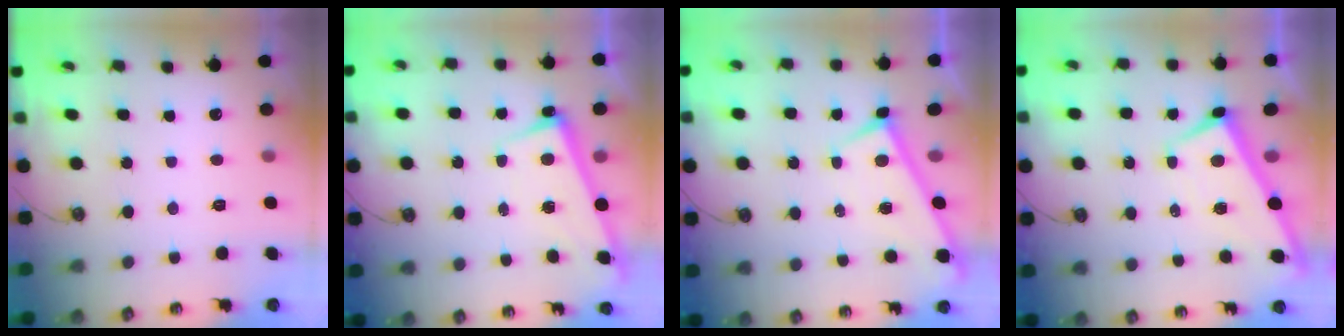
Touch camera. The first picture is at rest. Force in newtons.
{"total": 2.6, "press": 2.5, "slide": 0.7}
{"total": 0.0}
{"total": 2.7, "press": 2.6, "slide": 0.3}